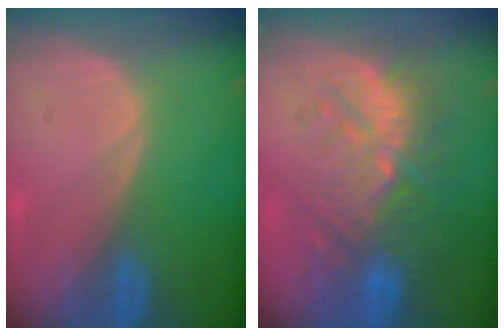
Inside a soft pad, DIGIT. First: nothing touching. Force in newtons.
{"total": 9.8, "press": 9.5, "slide": 2.3}